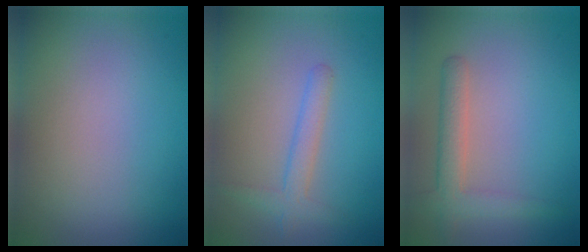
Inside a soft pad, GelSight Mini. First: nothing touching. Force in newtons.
{"total": 2.1, "press": 2.1, "slide": 0.1}
{"total": 2.9, "press": 2.9, "slide": 0.2}